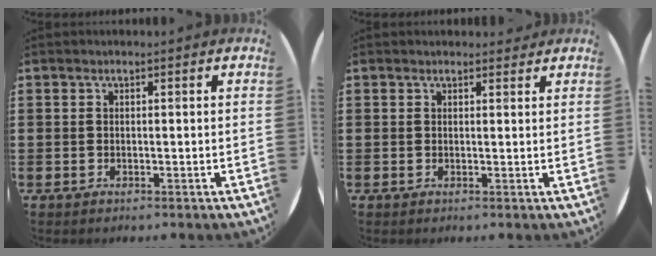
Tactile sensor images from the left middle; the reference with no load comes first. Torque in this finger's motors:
{"motor_torque": [0.23, -0.19, 0.00, 0.00]}